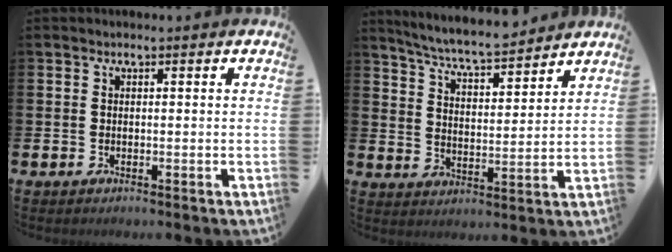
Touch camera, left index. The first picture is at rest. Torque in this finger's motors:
{"motor_torque": [1.07, -1.07, 0.34, 0.15]}